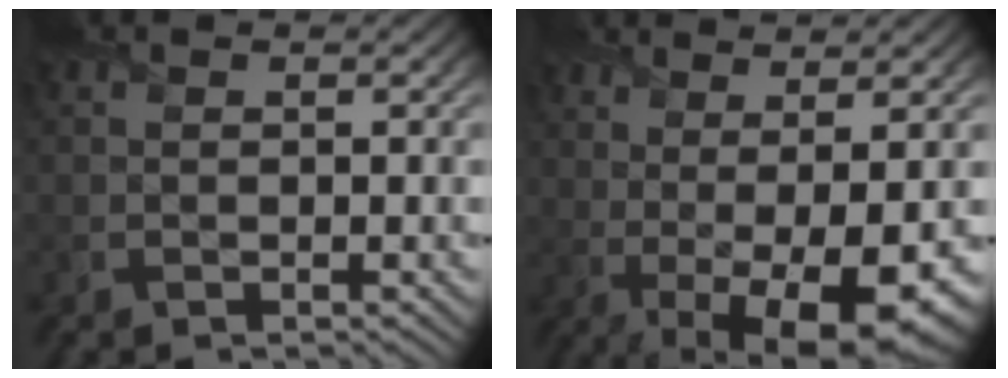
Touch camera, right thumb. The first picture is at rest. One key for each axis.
{"total": 10.6, "fx": -0.4, "fy": 3.4, "fz": 10.0, "tx": -0.116, "ty": 0.019, "tz": 0.020}